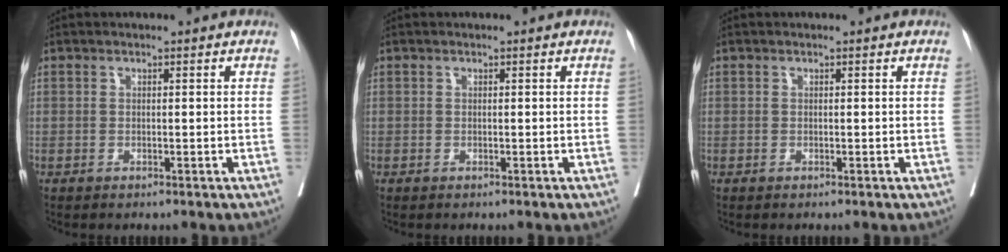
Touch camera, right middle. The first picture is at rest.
{"total": 0.0}
{"total": 0.0}